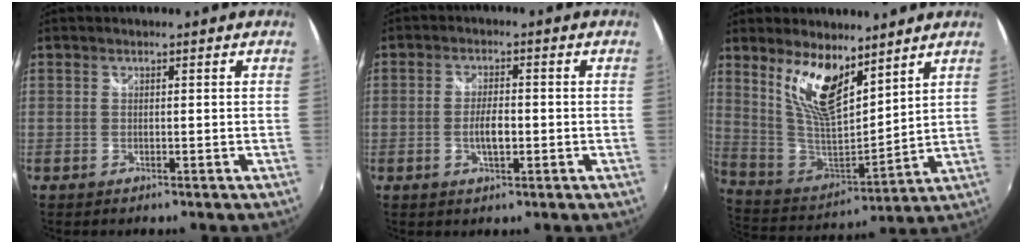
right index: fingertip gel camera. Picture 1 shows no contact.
{"total": 4.1, "force": [-1.0, 1.5, 3.7], "torque": [-0.072, -0.001, -0.016]}
{"total": 14.7, "force": [8.9, 5.8, 10.2], "torque": [-0.195, -0.006, 0.181]}